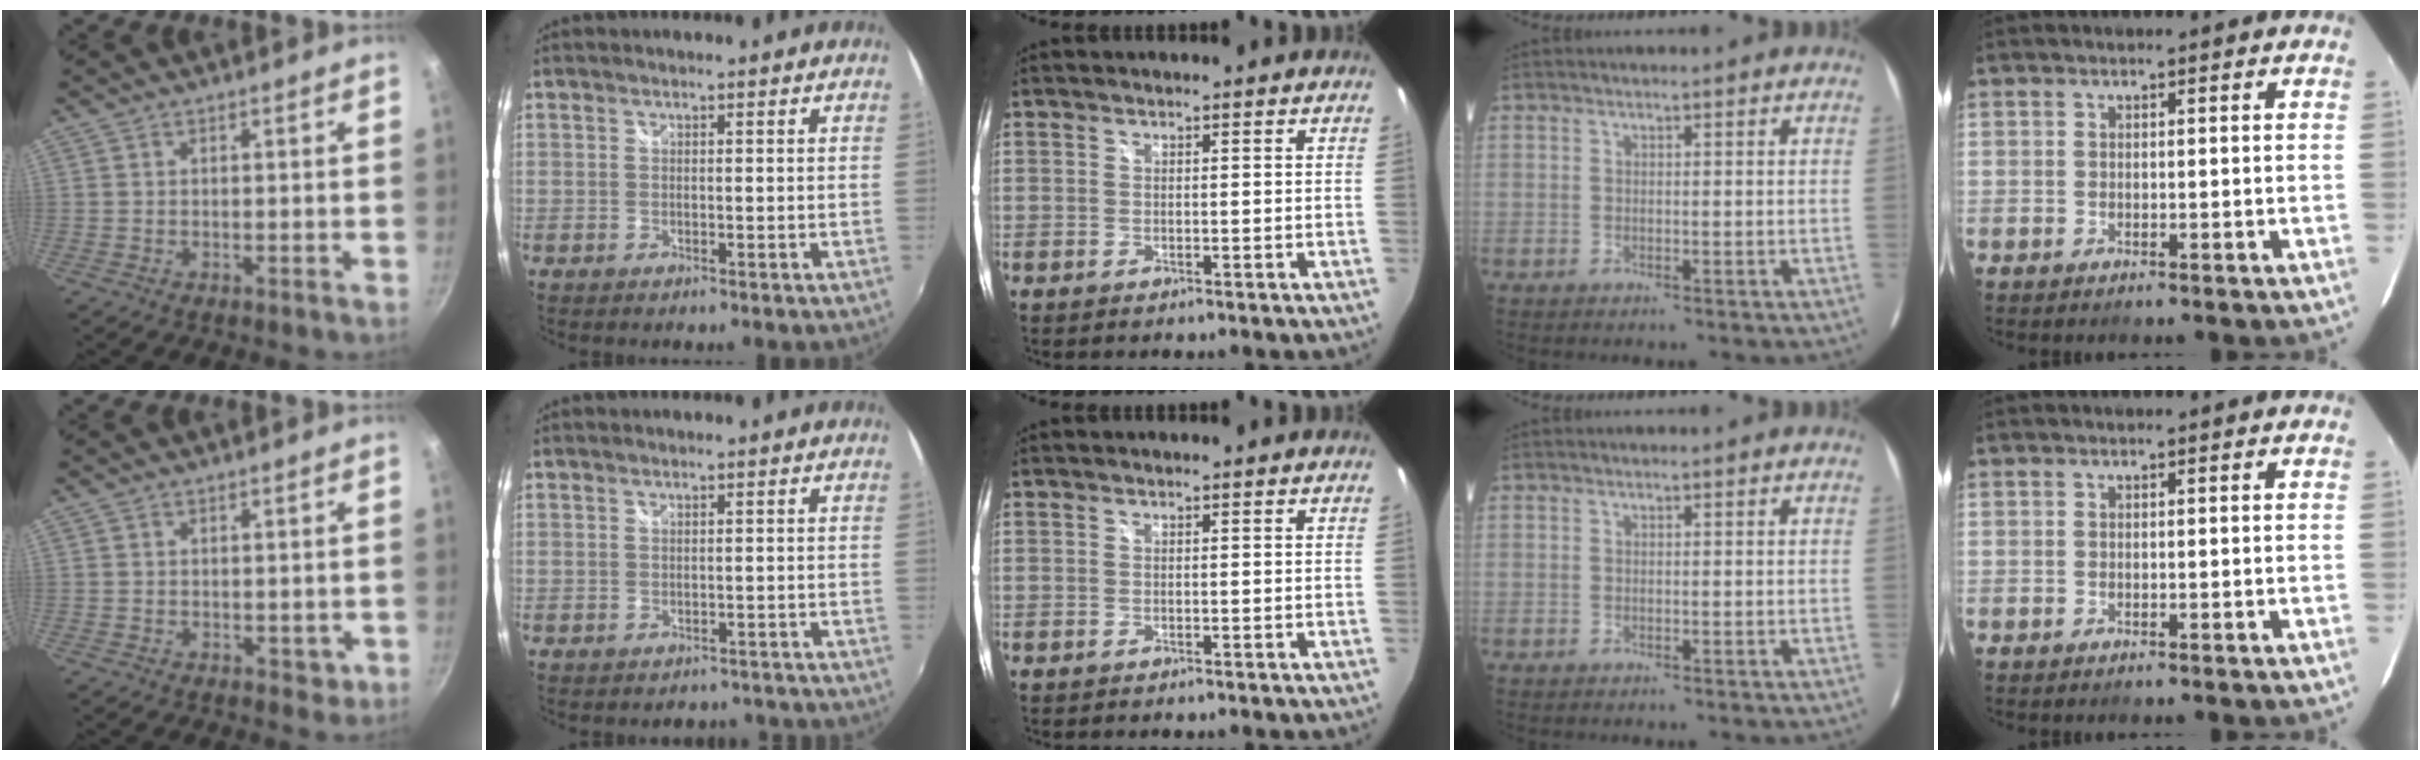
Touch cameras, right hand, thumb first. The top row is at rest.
{"thumb": {"total": 2.3, "force": [0.2, 1.8, 1.4], "torque": [-0.012, 0.000, 0.007]}, "index": {"total": 3.9, "force": [-3.3, 2.2, 0.5], "torque": [0.000, 0.006, -0.034]}}